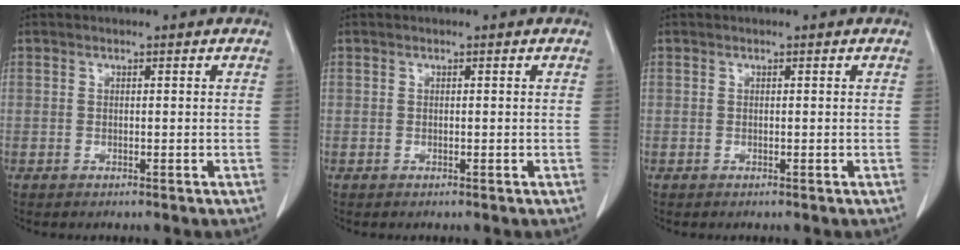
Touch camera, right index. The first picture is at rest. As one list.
[{"total": 0.0}, {"total": 0.0}]